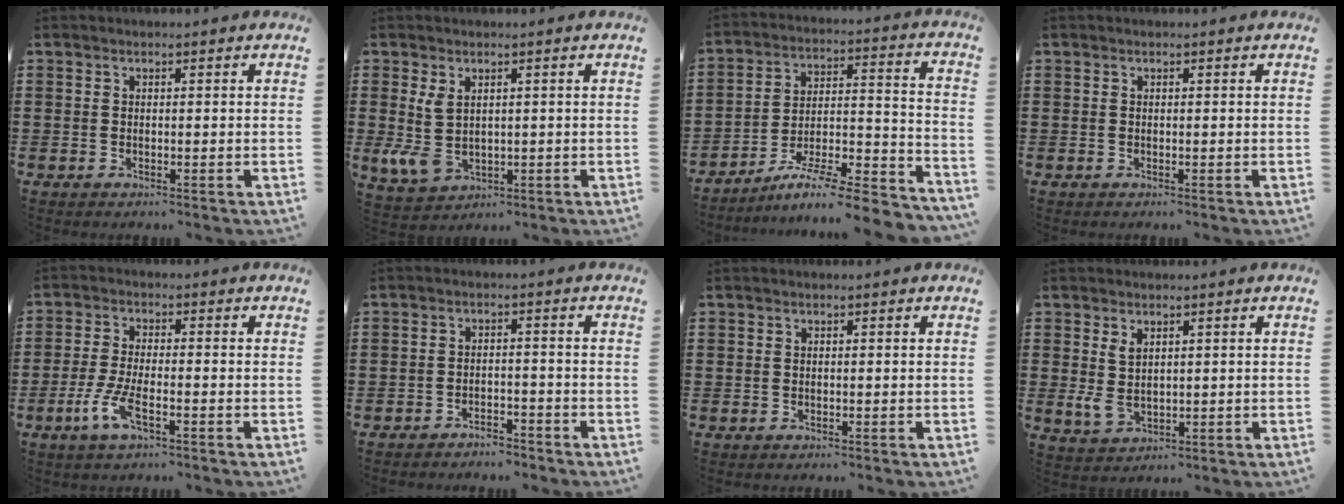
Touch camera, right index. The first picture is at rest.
{"total": 4.7, "force": [0.7, 3.0, 3.6], "torque": [-0.101, -0.007, 0.008]}
{"total": 9.0, "force": [-7.5, 0.2, 4.9], "torque": [-0.075, 0.000, -0.151]}
{"total": 0.0}
{"total": 5.3, "force": [-2.6, 1.3, 4.4], "torque": [-0.106, -0.014, -0.055]}
{"total": 2.6, "force": [-2.6, 0.2, 0.1], "torque": [-0.010, 0.001, -0.054]}
{"total": 0.0}
{"total": 3.0, "force": [0.7, 1.8, 2.3], "torque": [-0.048, 0.001, 0.015]}